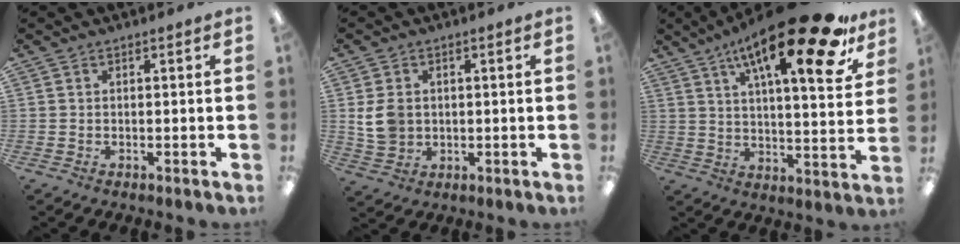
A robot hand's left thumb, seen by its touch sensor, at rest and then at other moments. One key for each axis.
{"total": 6.5, "fx": 0.9, "fy": 5.4, "fz": 3.5, "tx": -0.069, "ty": 0.003, "tz": 0.017}
{"total": 23.3, "fx": 14.3, "fy": 5.8, "fz": 17.4, "tx": -0.266, "ty": -0.083, "tz": 0.223}